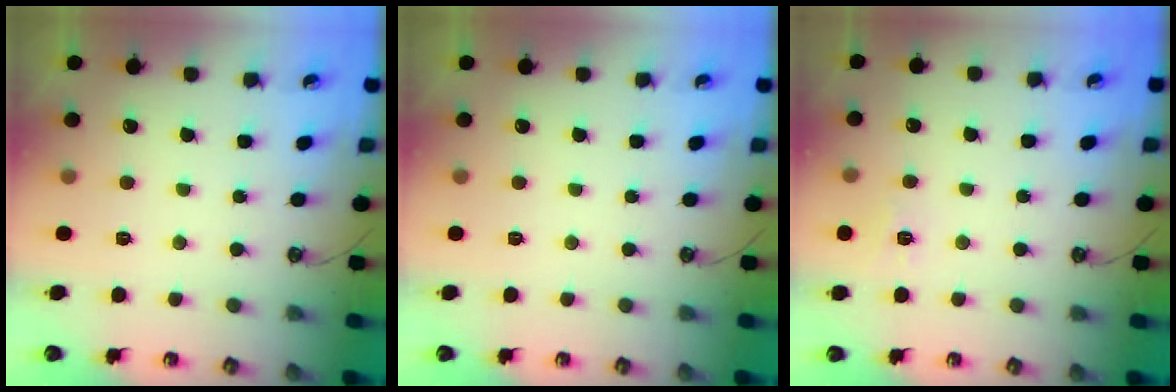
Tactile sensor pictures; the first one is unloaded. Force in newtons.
{"total": 0.0}
{"total": 6.5, "press": 6.4, "slide": 0.7}